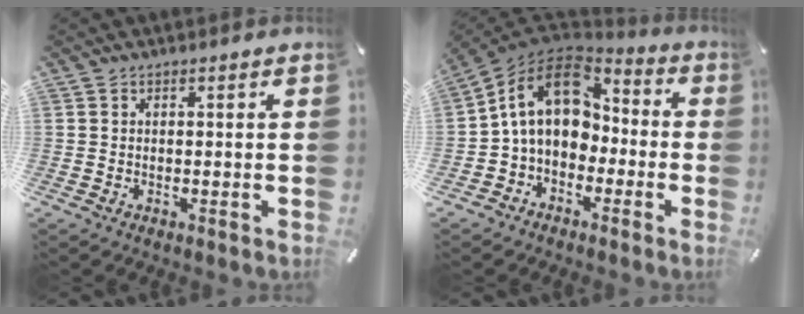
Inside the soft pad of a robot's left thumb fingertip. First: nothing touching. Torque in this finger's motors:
{"motor_torque": [0.82, 3.23, 1.65, 1.12, 0.27]}